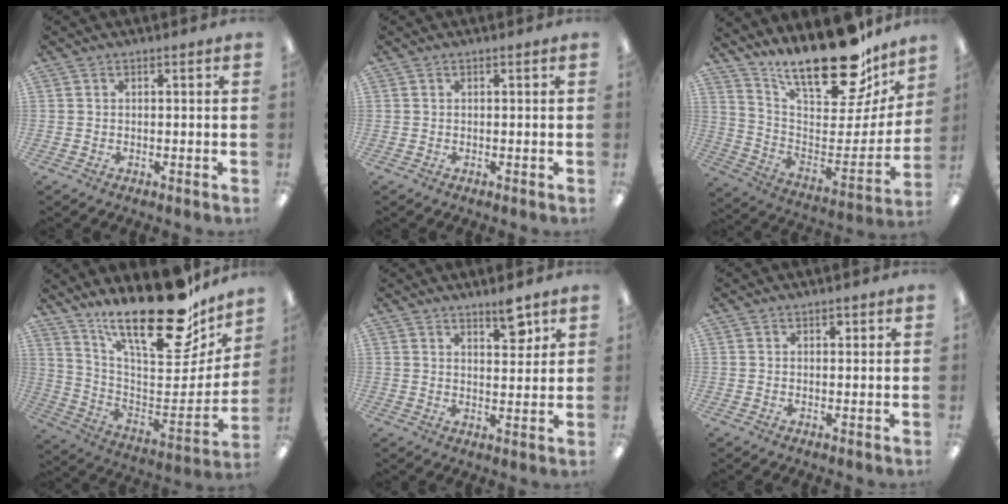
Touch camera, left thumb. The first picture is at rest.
{"total": 0.0}
{"total": 24.7, "force": [19.9, 7.7, 12.3], "torque": [-0.170, -0.150, 0.337]}
{"total": 26.2, "force": [19.4, 8.3, 15.5], "torque": [-0.213, -0.146, 0.324]}
{"total": 6.1, "force": [4.6, 2.1, 3.5], "torque": [-0.031, -0.033, 0.073]}
{"total": 1.1, "force": [0.7, 0.6, 0.6], "torque": [-0.004, -0.001, 0.011]}